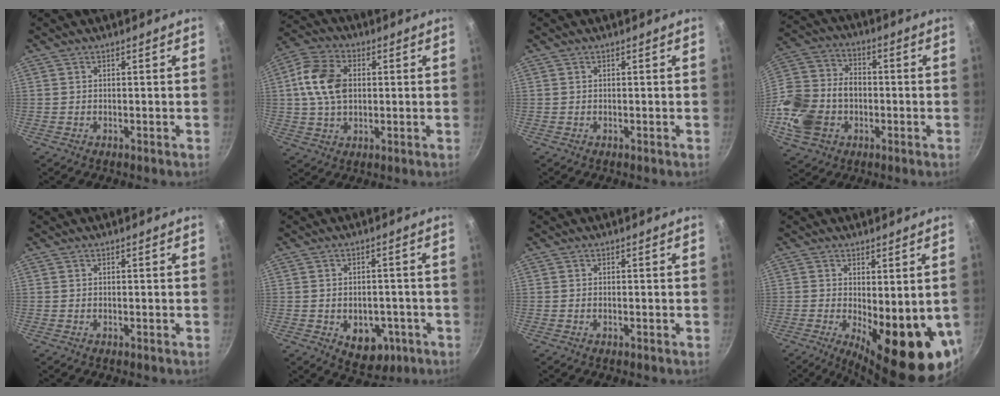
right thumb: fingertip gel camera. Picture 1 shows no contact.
{"total": 11.7, "force": [1.4, 8.0, 8.4], "torque": [-0.145, 0.014, 0.015]}
{"total": 0.0}
{"total": 17.7, "force": [-3.6, 13.5, 10.9], "torque": [-0.216, 0.038, -0.065]}
{"total": 0.0}
{"total": 8.8, "force": [-3.0, 6.2, 5.6], "torque": [-0.045, 0.009, -0.026]}
{"total": 0.0}
{"total": 15.7, "force": [-2.3, 5.8, 14.5], "torque": [-0.166, -0.027, -0.018]}